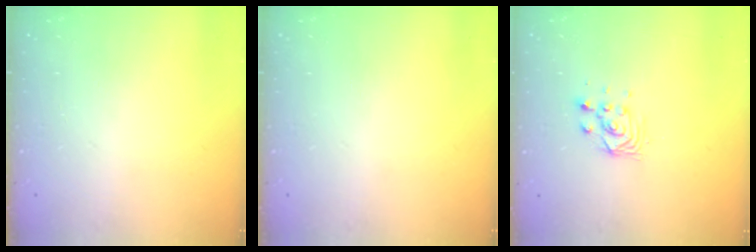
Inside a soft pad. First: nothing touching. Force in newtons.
{"total": 0.0}
{"total": 2.9, "press": 2.8, "slide": 0.8}